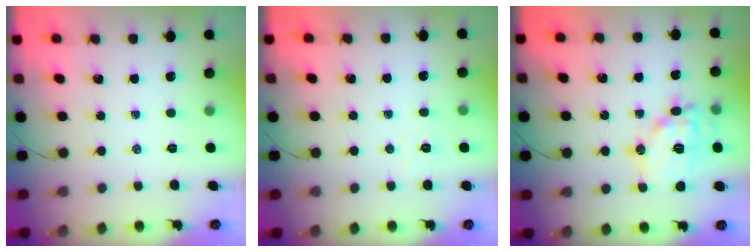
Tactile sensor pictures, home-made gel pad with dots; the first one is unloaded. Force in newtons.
{"total": 1.8, "press": 1.7, "slide": 0.5}
{"total": 14.7, "press": 14.7, "slide": 1.5}